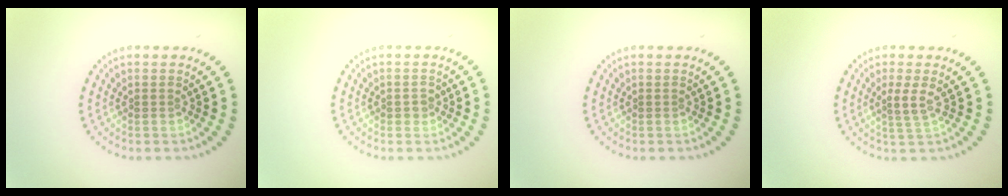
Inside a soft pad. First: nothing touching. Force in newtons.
{"total": 1.0, "press": 0.9, "slide": 0.4}
{"total": 0.0}
{"total": 1.8, "press": 1.3, "slide": 1.3}